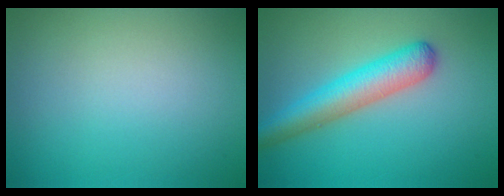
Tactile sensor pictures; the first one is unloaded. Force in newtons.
{"total": 4.8, "press": 4.8, "slide": 0.2}